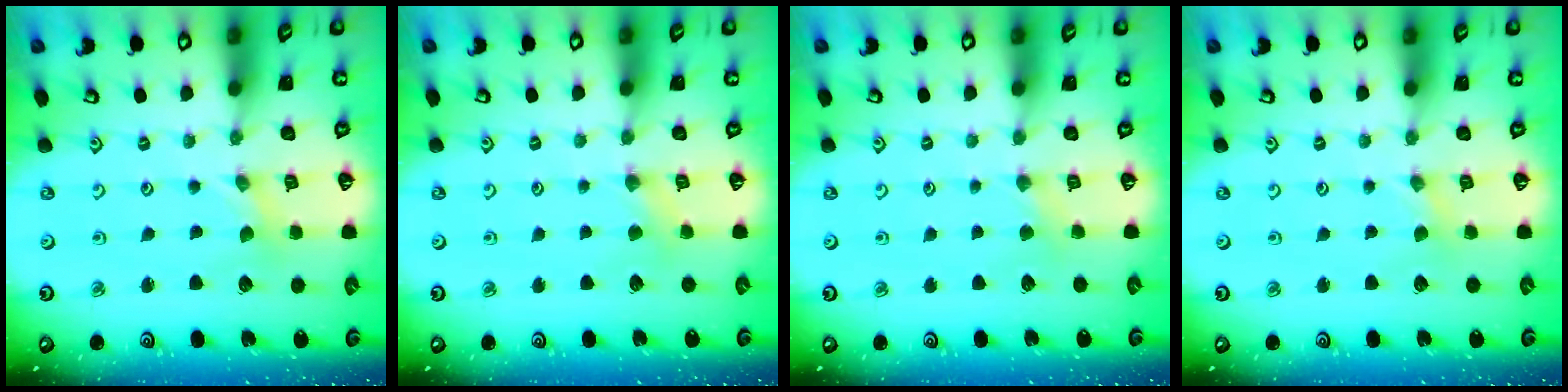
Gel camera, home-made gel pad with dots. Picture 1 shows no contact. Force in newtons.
{"total": 2.8, "press": 2.7, "slide": 0.6}
{"total": 2.8, "press": 2.7, "slide": 0.5}
{"total": 0.5, "press": 0.5, "slide": 0.1}